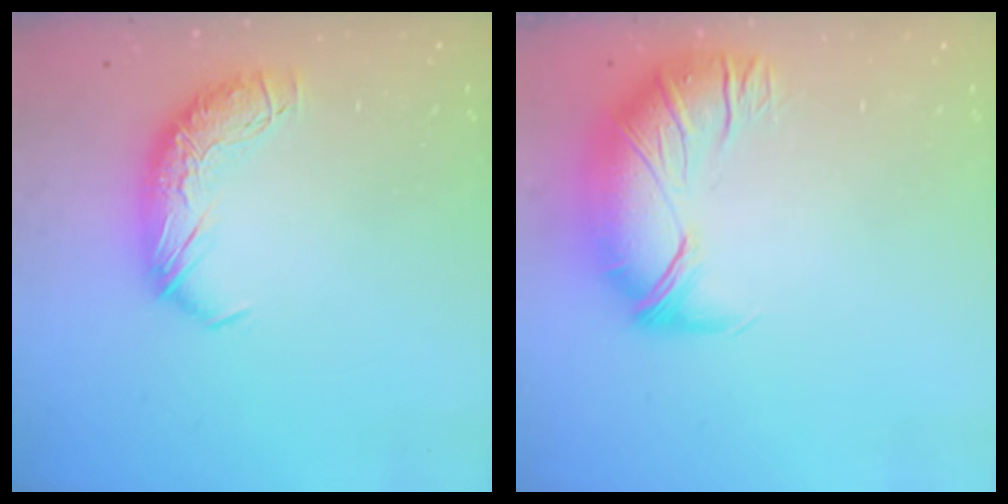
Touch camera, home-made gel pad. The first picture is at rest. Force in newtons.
{"total": 2.7, "press": 0.8, "slide": 2.6}